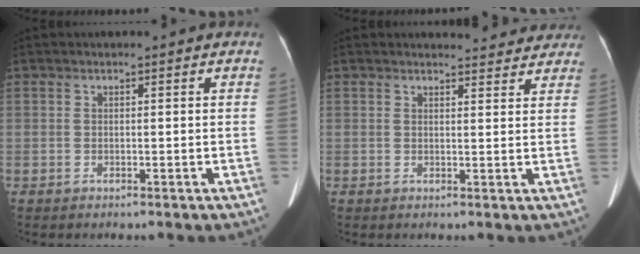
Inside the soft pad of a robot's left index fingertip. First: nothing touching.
{"total": 7.6, "force": [7.2, 2.1, 1.0], "torque": [0.012, -0.002, 0.058]}